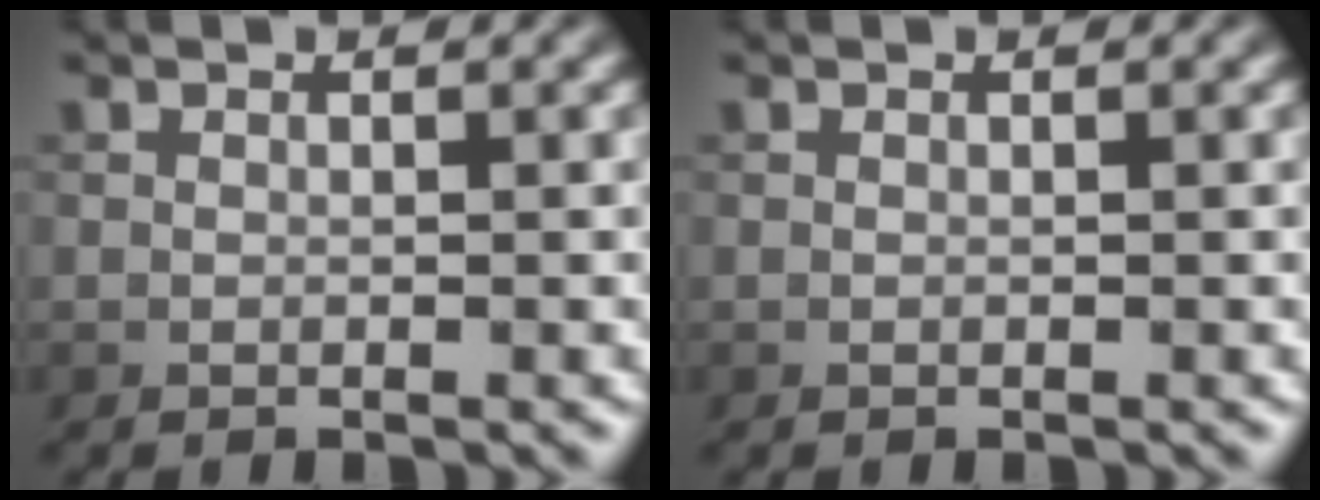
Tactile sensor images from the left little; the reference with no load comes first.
{"total": 0.0}